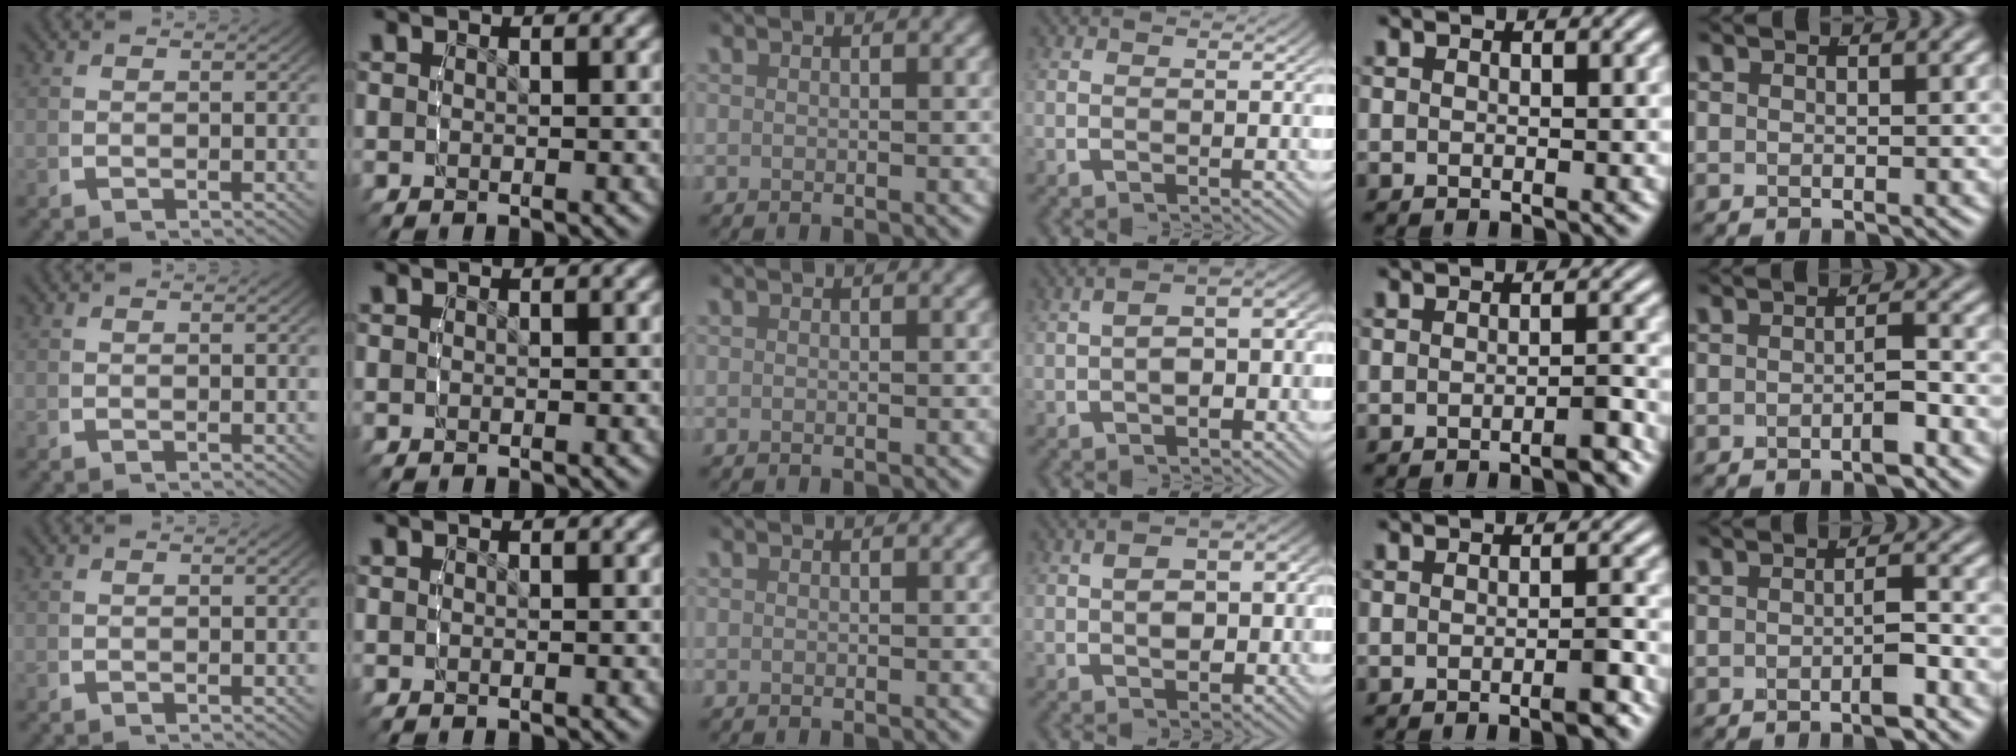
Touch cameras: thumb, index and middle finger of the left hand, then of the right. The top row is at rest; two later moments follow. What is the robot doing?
{"motion": "lift_and_place", "object": "sponge"}